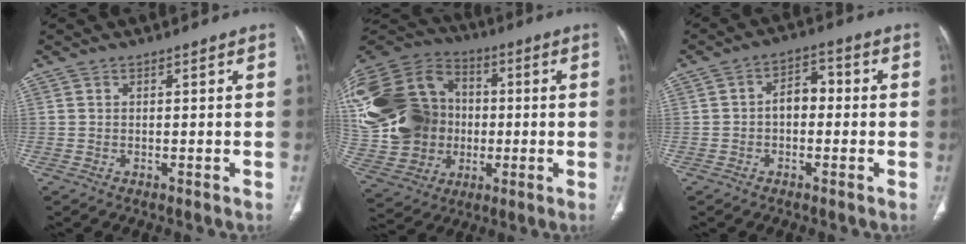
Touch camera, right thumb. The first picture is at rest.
{"total": 31.6, "force": [1.7, 25.8, 18.1], "torque": [-0.410, 0.052, 0.049]}
{"total": 5.3, "force": [-0.5, 3.6, 3.9], "torque": [-0.044, 0.025, -0.019]}